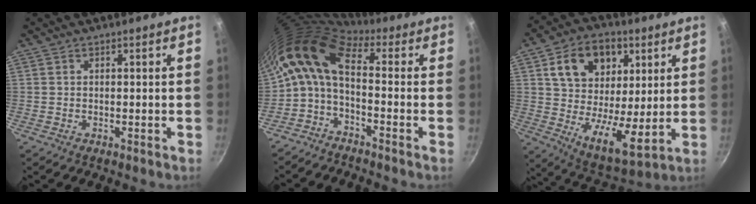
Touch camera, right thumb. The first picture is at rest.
{"total": 11.2, "force": [0.8, 5.5, 9.7], "torque": [-0.205, 0.025, 0.000]}
{"total": 19.5, "force": [6.7, 13.0, 12.9], "torque": [-0.180, -0.026, 0.111]}